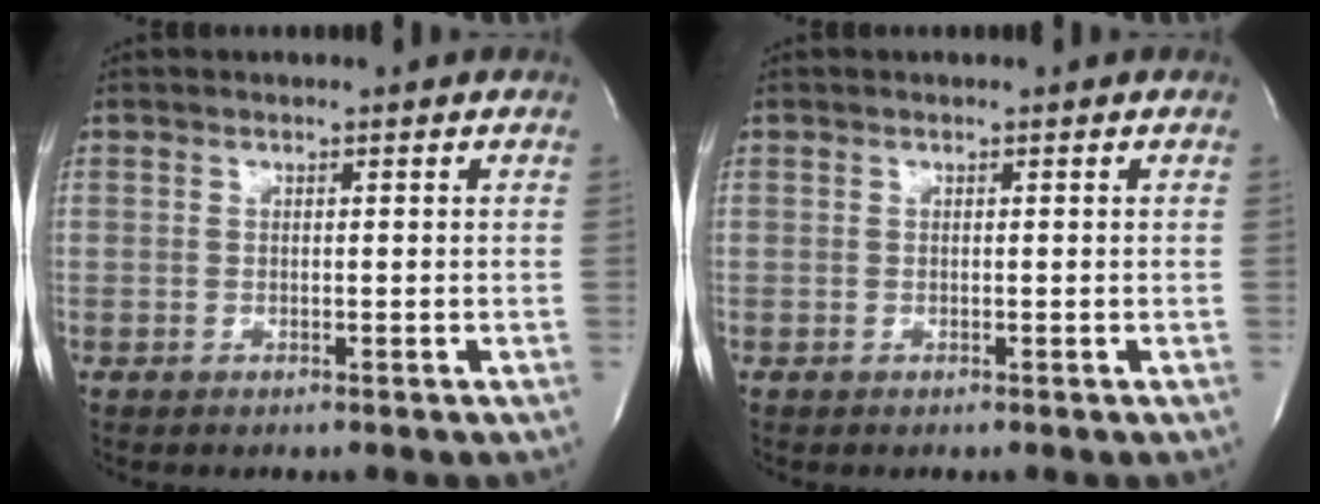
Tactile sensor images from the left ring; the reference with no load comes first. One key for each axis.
{"total": 0.0}